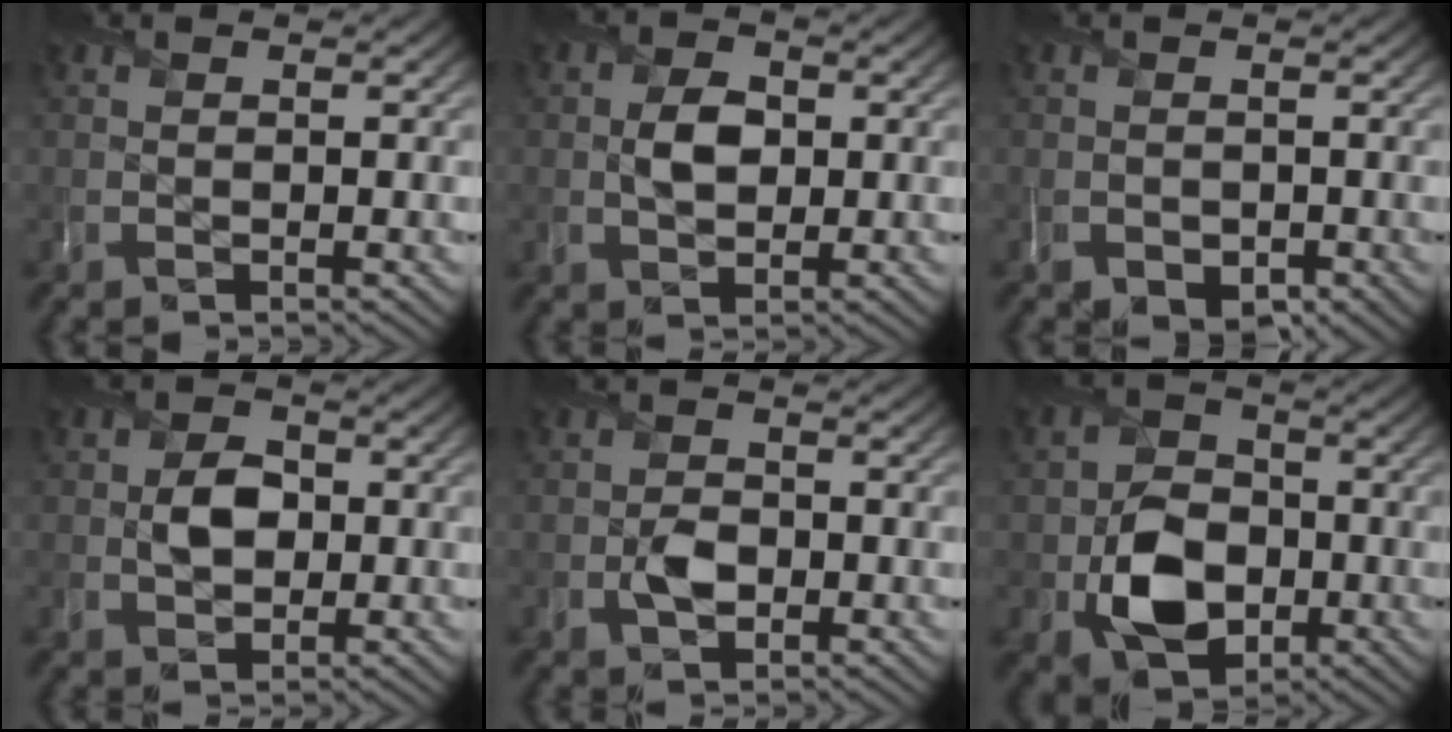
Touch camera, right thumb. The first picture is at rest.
{"total": 3.5, "force": [0.3, 2.6, 2.4], "torque": [-0.052, 0.001, 0.001]}
{"total": 2.5, "force": [-1.1, 2.0, 1.2], "torque": [-0.027, -0.015, -0.018]}
{"total": 3.9, "force": [0.0, 3.1, 2.4], "torque": [-0.050, 0.000, -0.005]}
{"total": 2.8, "force": [-0.9, 2.1, 1.6], "torque": [-0.032, -0.001, -0.017]}
{"total": 8.5, "force": [-2.3, 6.6, 4.9], "torque": [-0.095, -0.012, -0.046]}